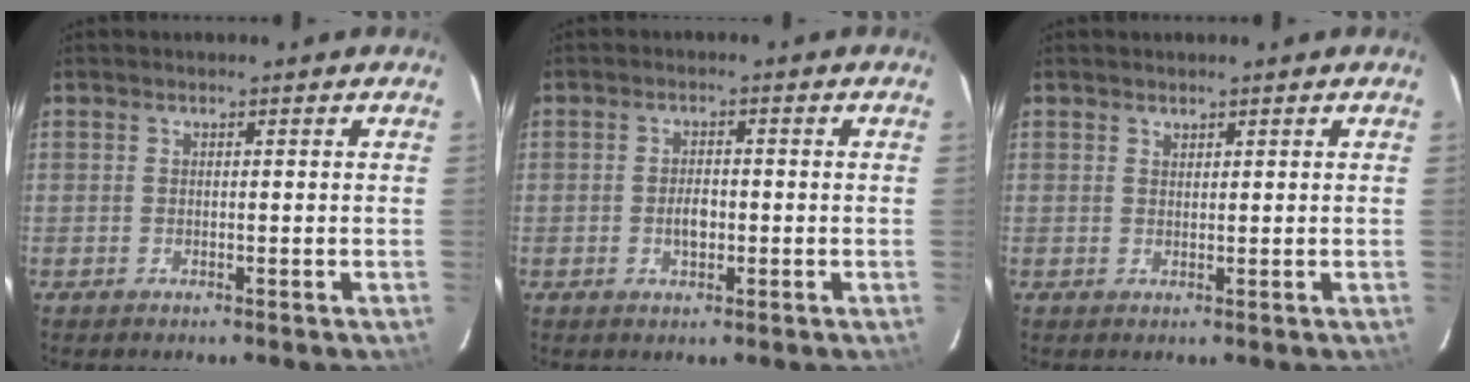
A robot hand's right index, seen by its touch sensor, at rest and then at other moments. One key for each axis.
{"total": 3.1, "fx": -0.6, "fy": 1.8, "fz": 2.4, "tx": -0.044, "ty": 0.003, "tz": -0.010}
{"total": 0.8, "fx": 0.7, "fy": 0.4, "fz": 0.1, "tx": -0.001, "ty": 0.001, "tz": 0.014}